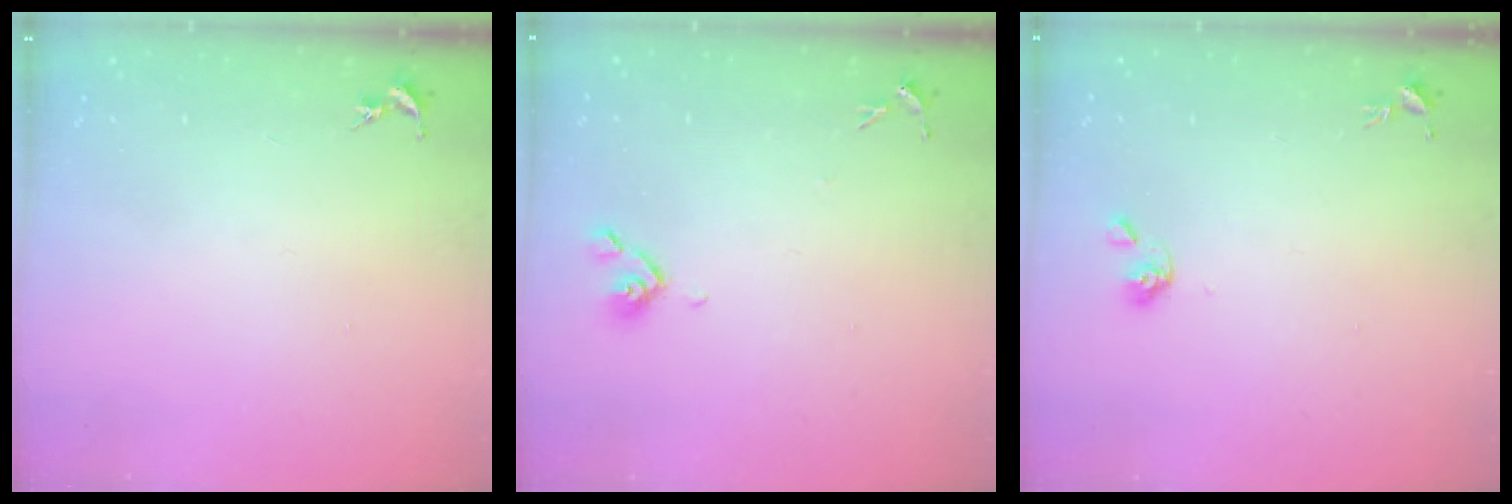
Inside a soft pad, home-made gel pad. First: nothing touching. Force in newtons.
{"total": 5.8, "press": 5.8, "slide": 0.7}
{"total": 4.8, "press": 4.8, "slide": 0.8}